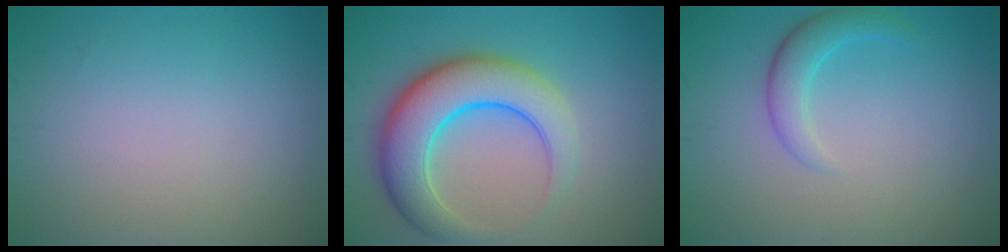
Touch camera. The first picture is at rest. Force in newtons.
{"total": 7.9, "press": 7.9, "slide": 0.1}
{"total": 2.5, "press": 2.5, "slide": 0.1}